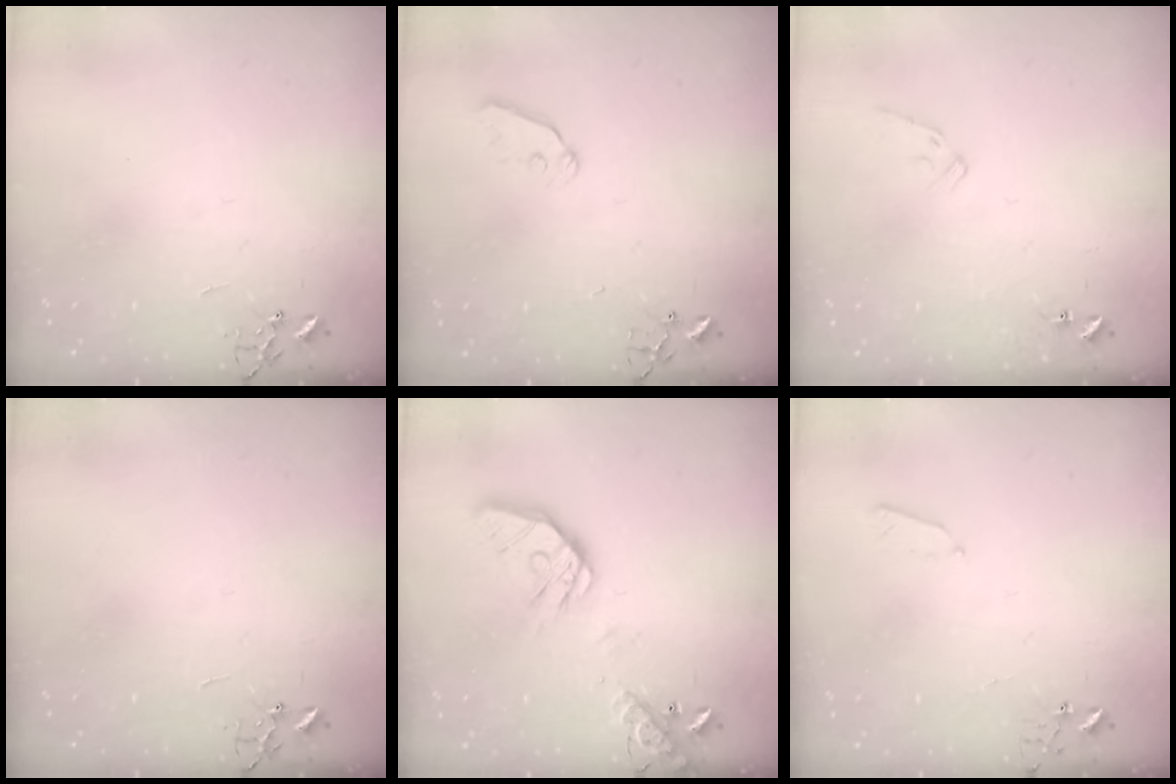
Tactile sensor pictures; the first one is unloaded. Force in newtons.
{"total": 6.7, "press": 6.7, "slide": 0.8}
{"total": 8.2, "press": 8.2, "slide": 0.3}
{"total": 0.0}
{"total": 17.6, "press": 17.3, "slide": 2.8}
{"total": 3.4, "press": 3.4, "slide": 0.5}